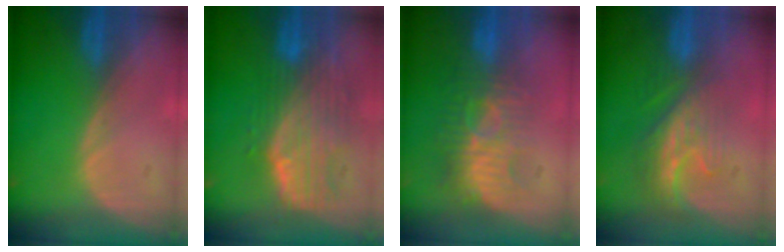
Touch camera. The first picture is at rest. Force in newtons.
{"total": 10.5, "press": 9.1, "slide": 5.4}
{"total": 8.8, "press": 8.4, "slide": 2.7}
{"total": 8.6, "press": 7.3, "slide": 4.6}